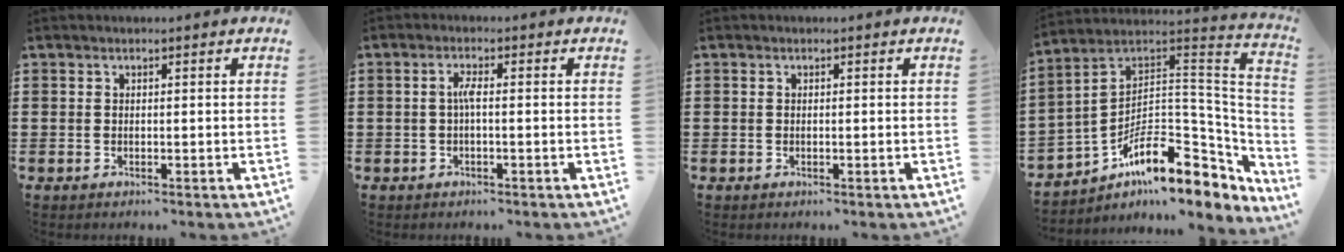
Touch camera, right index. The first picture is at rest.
{"total": 2.1, "force": [-0.3, 0.2, 2.1], "torque": [-0.042, 0.001, -0.008]}
{"total": 0.0}
{"total": 11.1, "force": [-5.6, 6.3, 7.3], "torque": [-0.126, -0.015, -0.106]}